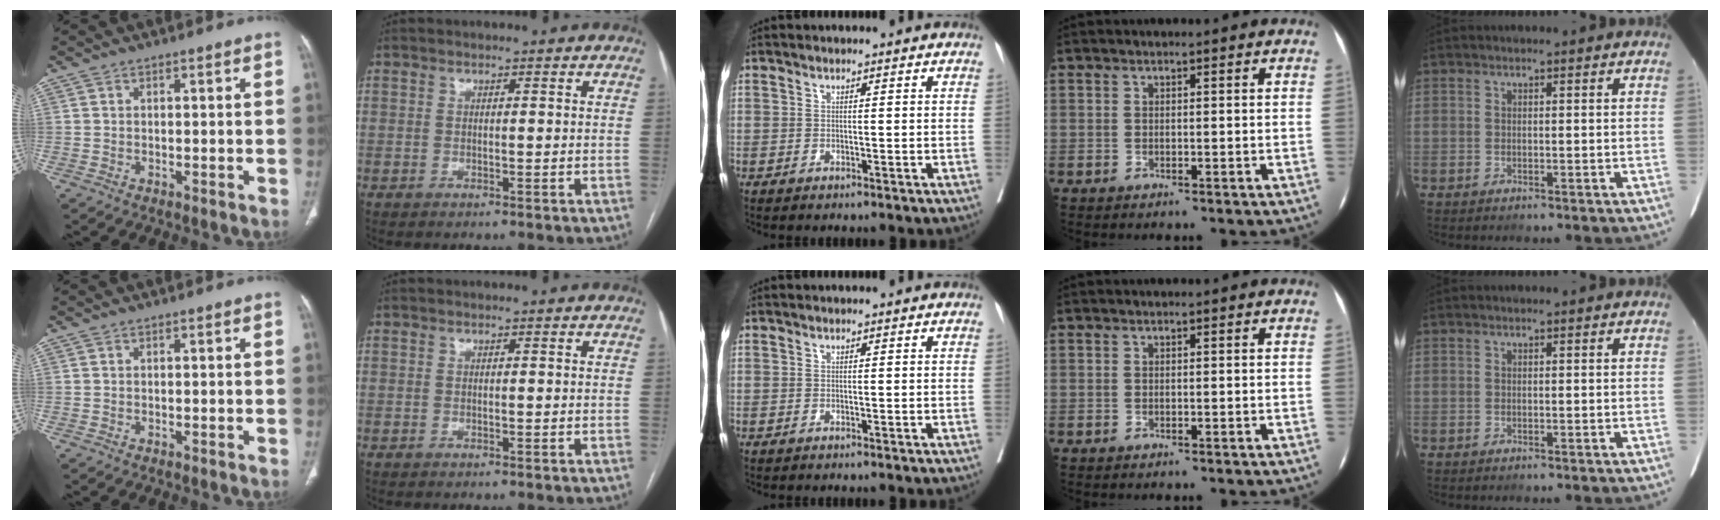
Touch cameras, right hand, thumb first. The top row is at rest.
{}